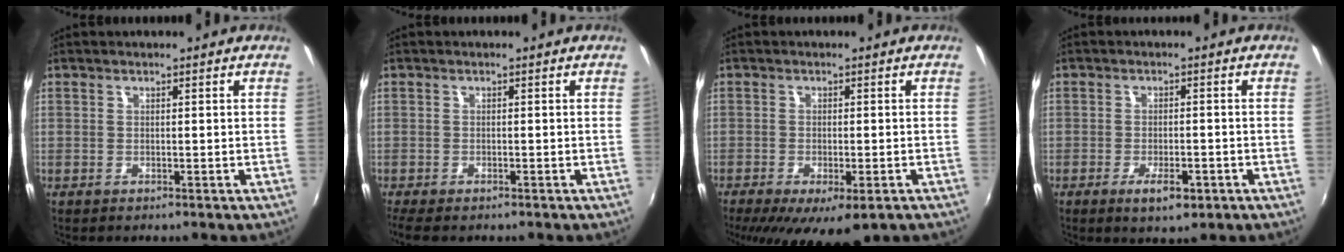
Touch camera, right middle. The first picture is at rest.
{"total": 4.0, "force": [-3.1, 1.2, 2.3], "torque": [-0.055, -0.020, -0.053]}
{"total": 11.5, "force": [-7.0, 4.3, 8.1], "torque": [-0.156, -0.039, -0.098]}
{"total": 4.8, "force": [-2.4, 1.7, 3.8], "torque": [-0.081, -0.009, -0.036]}